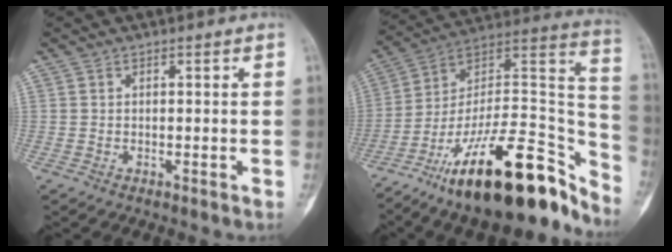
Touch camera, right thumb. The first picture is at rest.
{"total": 31.5, "force": [-20.1, 11.4, 21.5], "torque": [-0.242, 0.101, -0.321]}